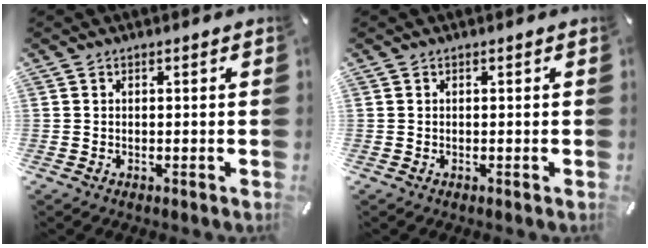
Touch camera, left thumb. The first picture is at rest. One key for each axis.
{"total": 0.0}